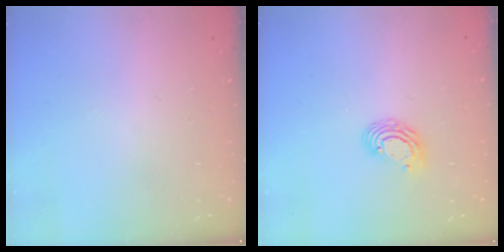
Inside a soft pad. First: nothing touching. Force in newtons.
{"total": 6.1, "press": 6.1, "slide": 0.3}